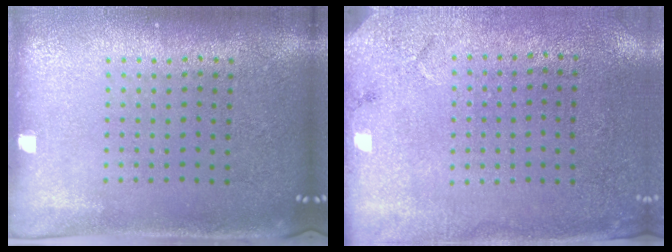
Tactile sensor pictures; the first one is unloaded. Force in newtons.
{"total": 2.7, "press": 2.2, "slide": 1.6}